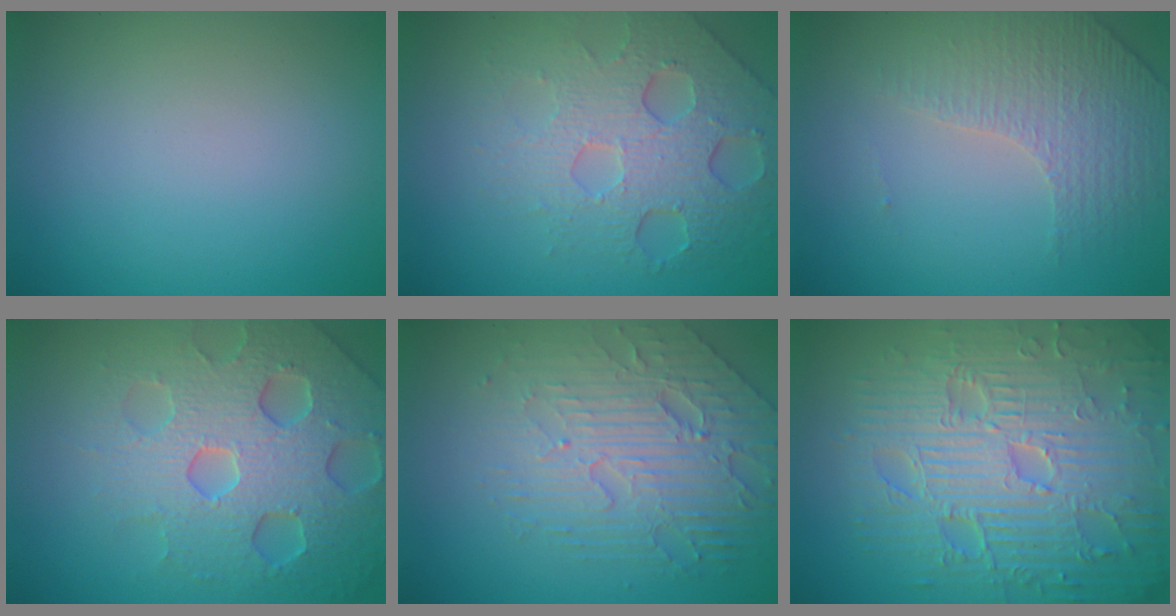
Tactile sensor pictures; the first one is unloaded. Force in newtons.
{"total": 6.9, "press": 4.9, "slide": 4.9}
{"total": 4.4, "press": 3.0, "slide": 3.3}
{"total": 7.3, "press": 7.2, "slide": 1.5}
{"total": 6.4, "press": 4.8, "slide": 4.4}
{"total": 11.7, "press": 7.6, "slide": 8.8}